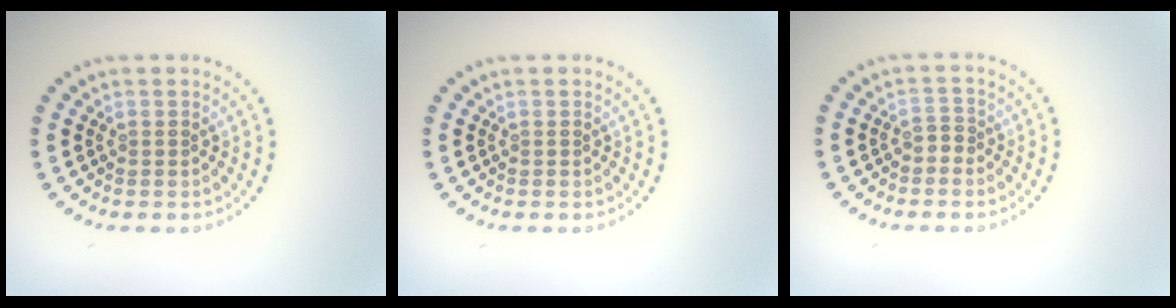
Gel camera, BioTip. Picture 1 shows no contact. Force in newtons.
{"total": 0.0}
{"total": 1.0, "press": 0.8, "slide": 0.5}